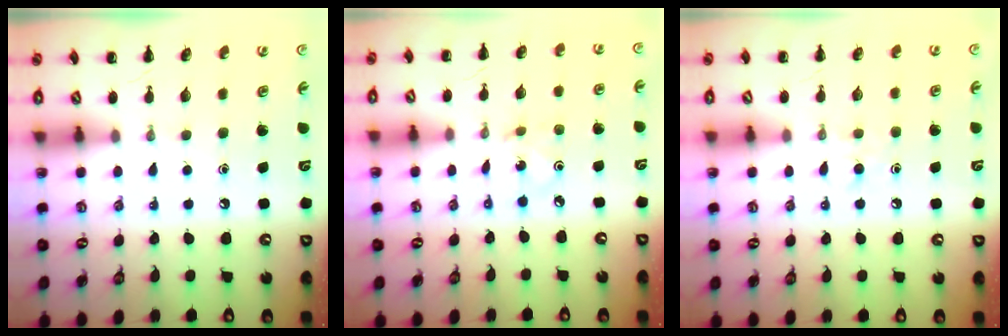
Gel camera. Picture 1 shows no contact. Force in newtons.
{"total": 0.8, "press": 0.8, "slide": 0.2}
{"total": 4.2, "press": 4.0, "slide": 1.3}